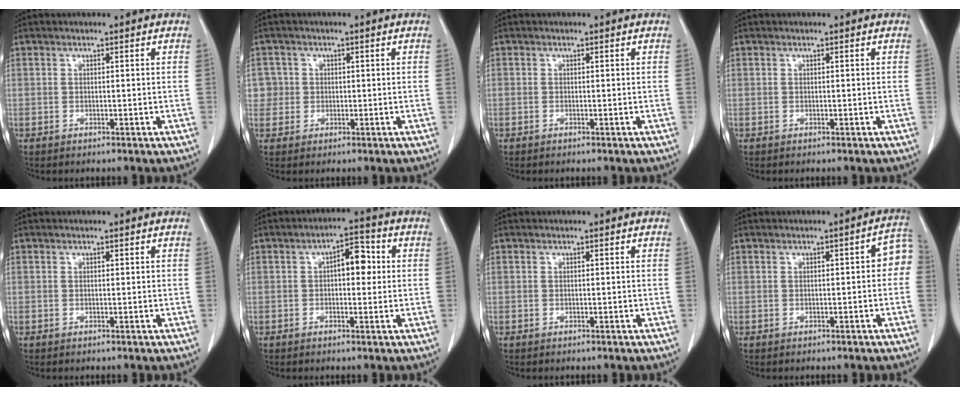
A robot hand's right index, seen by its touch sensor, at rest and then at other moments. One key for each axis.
{"total": 3.1, "fx": 0.4, "fy": 3.0, "fz": -0.3, "tx": 0.022, "ty": 0.010, "tz": 0.008}
{"total": 0.0}
{"total": 0.0}
{"total": 0.0}
{"total": 5.1, "fx": 0.7, "fy": 2.3, "fz": 4.5, "tx": -0.064, "ty": 0.022, "tz": 0.008}
{"total": 0.0}
{"total": 3.8, "fx": 0.1, "fy": 1.3, "fz": 3.6, "tx": -0.034, "ty": 0.015, "tz": -0.004}